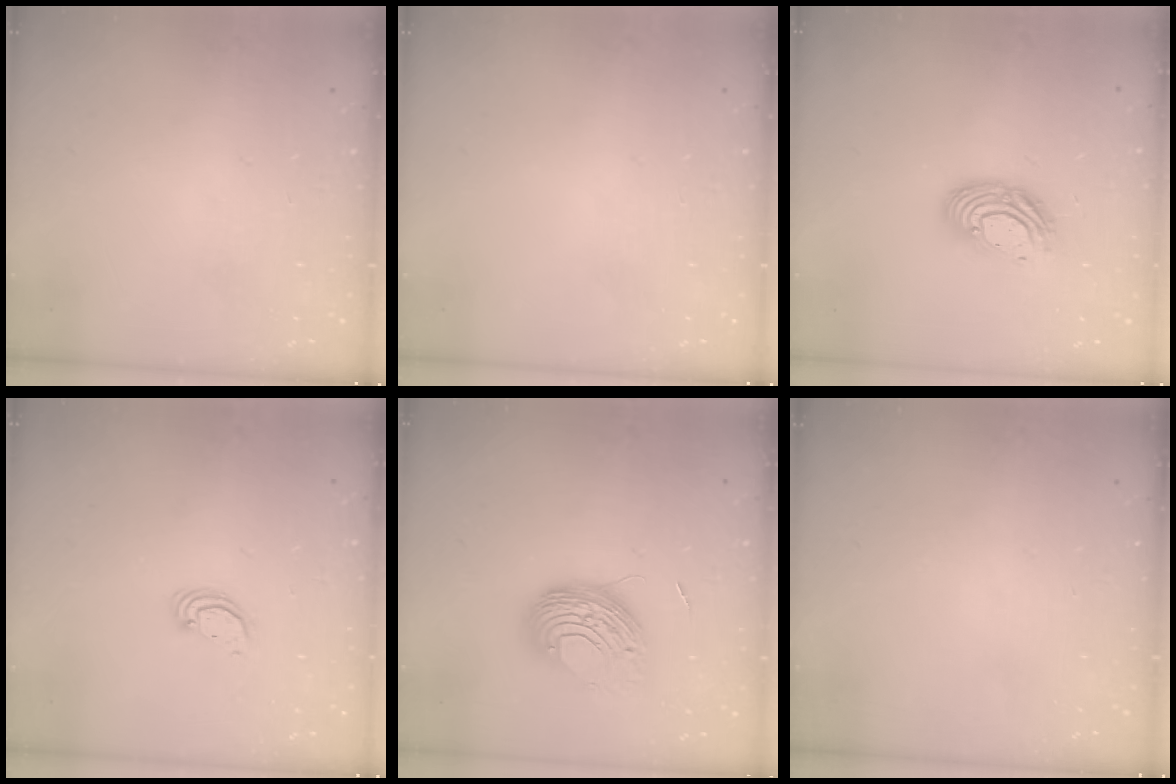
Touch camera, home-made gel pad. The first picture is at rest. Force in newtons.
{"total": 0.0}
{"total": 10.5, "press": 10.4, "slide": 0.8}
{"total": 2.8, "press": 2.8, "slide": 0.2}
{"total": 9.5, "press": 9.5, "slide": 0.7}
{"total": 0.0}